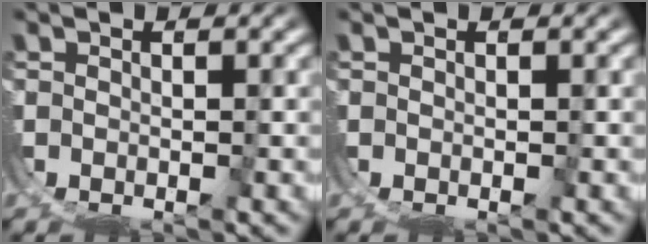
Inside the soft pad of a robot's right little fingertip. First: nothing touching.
{"total": 0.0}